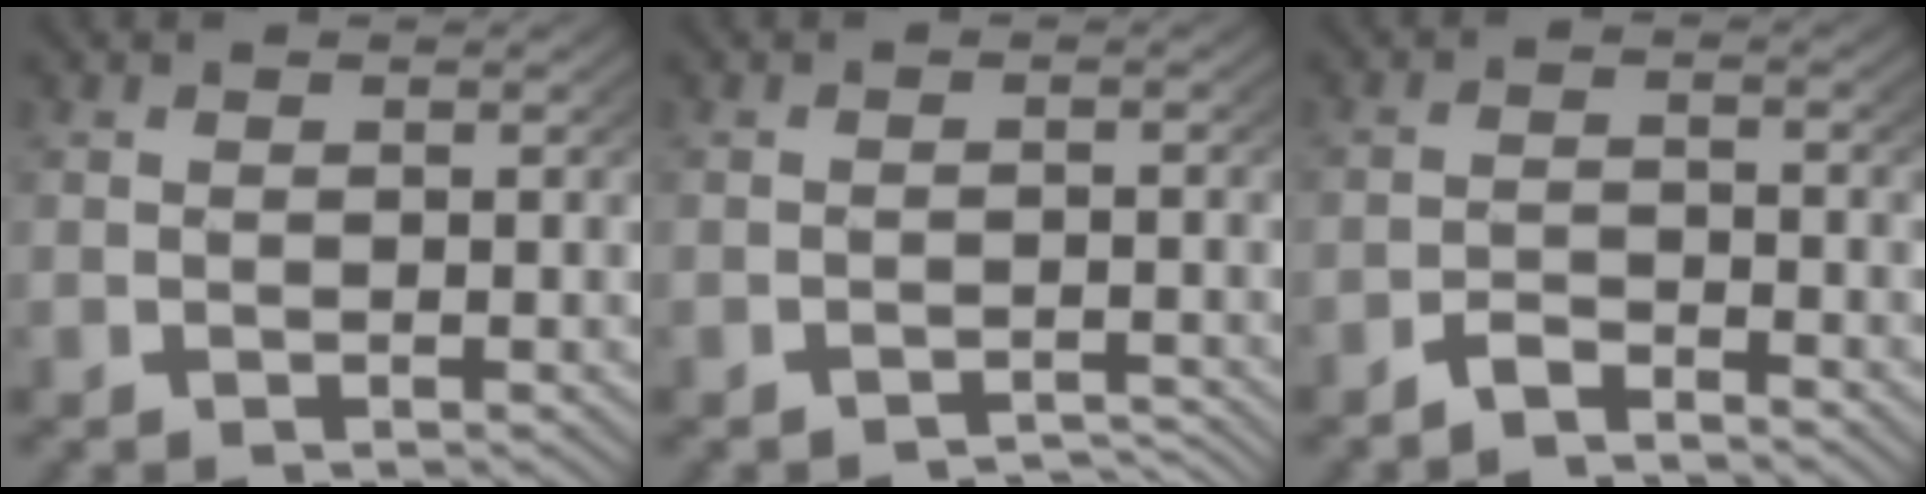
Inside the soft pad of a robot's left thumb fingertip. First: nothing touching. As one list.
[{"total": 3.6, "force": [-3.4, 0.7, 0.9], "torque": [-0.006, -0.006, -0.050]}, {"total": 2.2, "force": [-2.1, 0.5, 0.6], "torque": [-0.009, -0.002, -0.043]}]